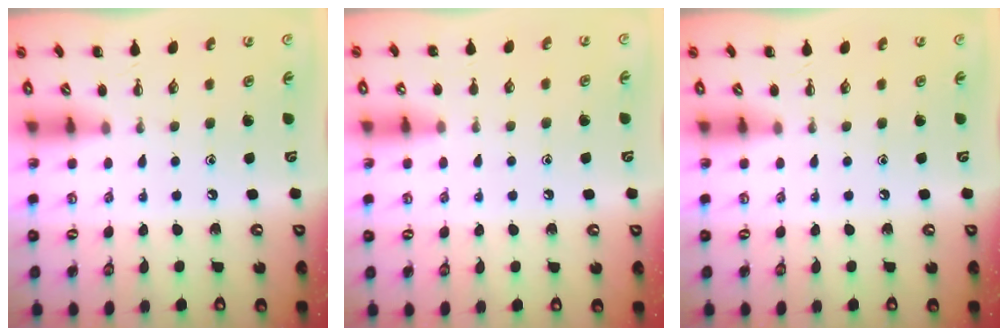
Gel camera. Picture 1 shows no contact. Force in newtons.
{"total": 6.6, "press": 6.3, "slide": 1.9}
{"total": 0.0}